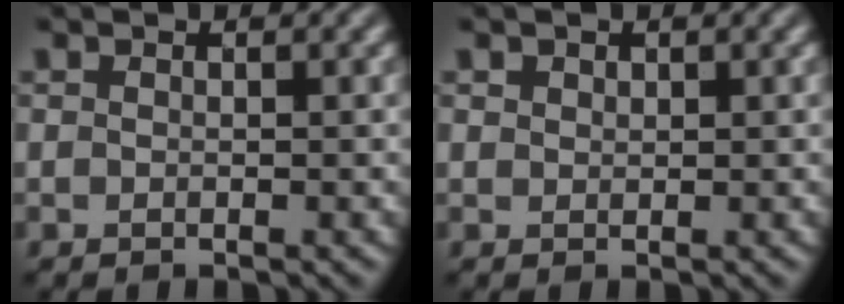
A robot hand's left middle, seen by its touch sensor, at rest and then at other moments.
{"total": 0.6, "force": [0.4, 0.4, 0.0], "torque": [-0.001, 0.001, 0.009]}